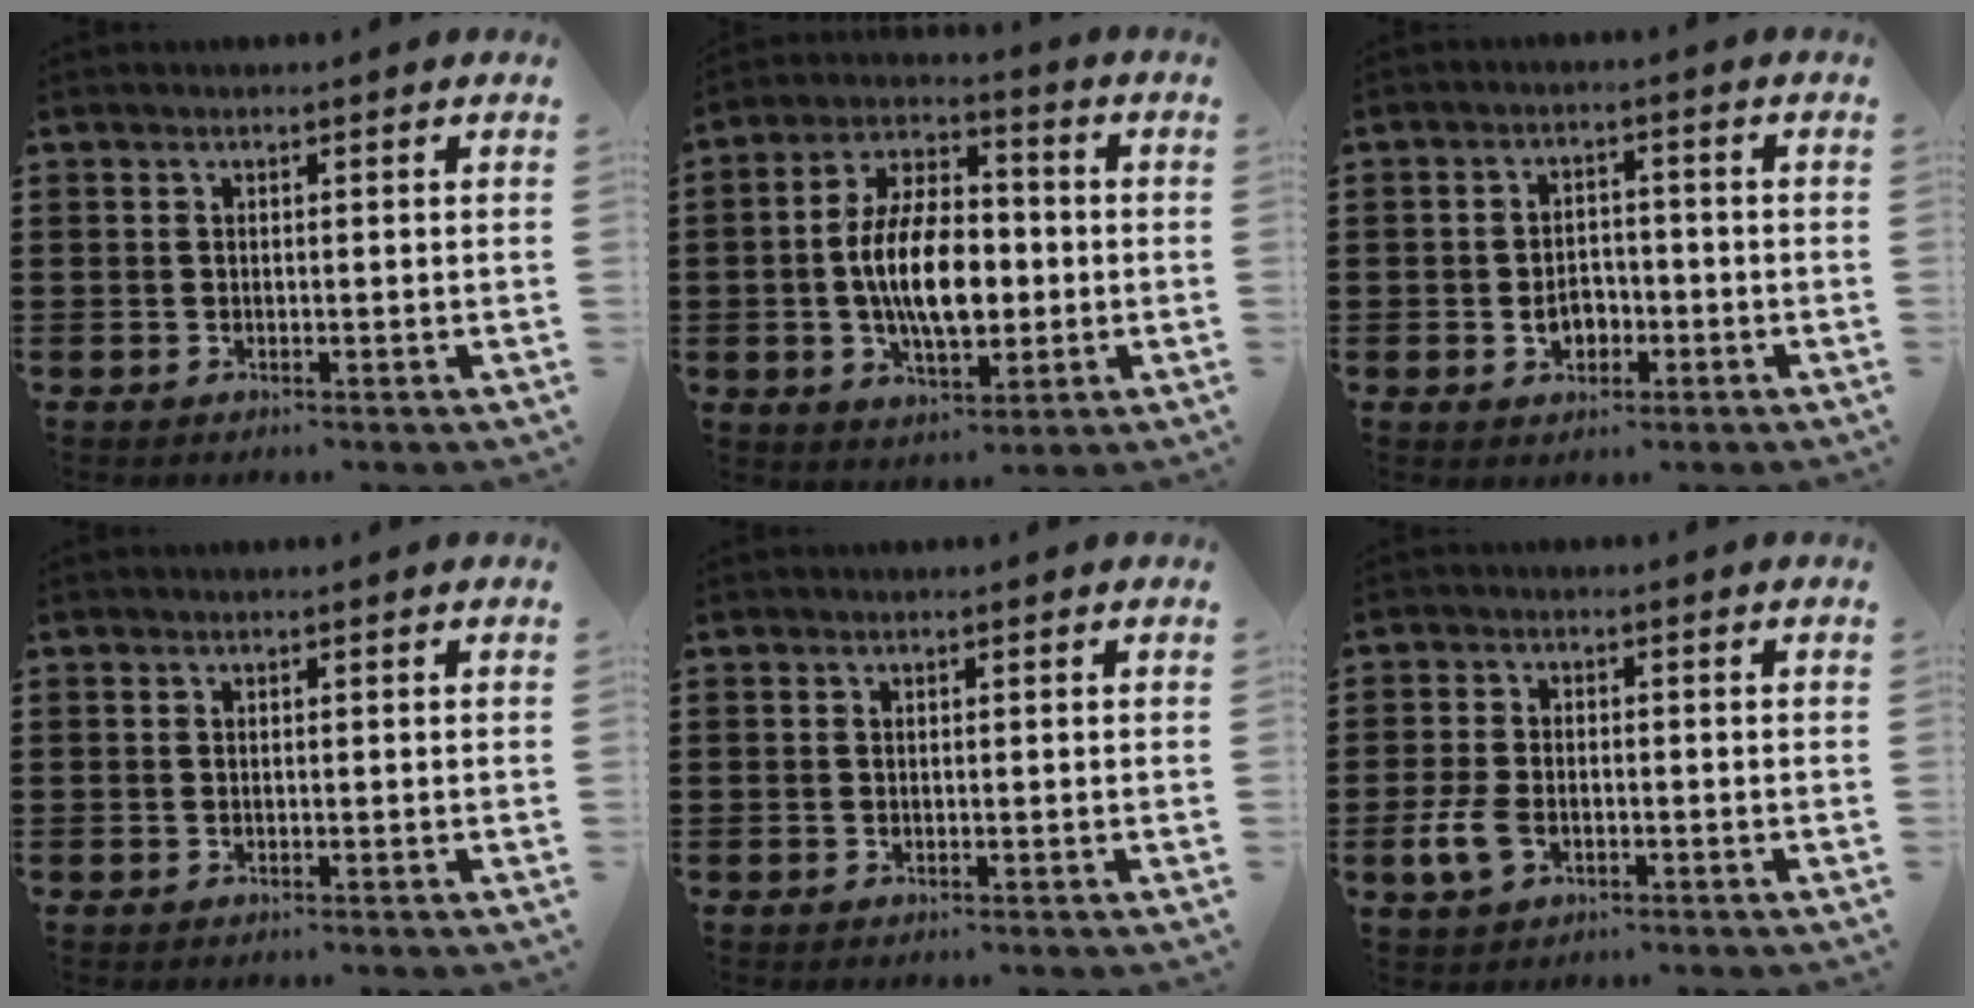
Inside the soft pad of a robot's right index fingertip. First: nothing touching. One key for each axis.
{"total": 11.4, "fx": -1.1, "fy": 6.0, "fz": 9.6, "tx": -0.190, "ty": -0.002, "tz": -0.024}
{"total": 3.9, "fx": -1.2, "fy": 2.8, "fz": 2.4, "tx": -0.040, "ty": -0.002, "tz": -0.025}
{"total": 0.0}
{"total": 0.0}
{"total": 4.6, "fx": -1.6, "fy": 2.7, "fz": 3.4, "tx": -0.094, "ty": -0.009, "tz": -0.034}